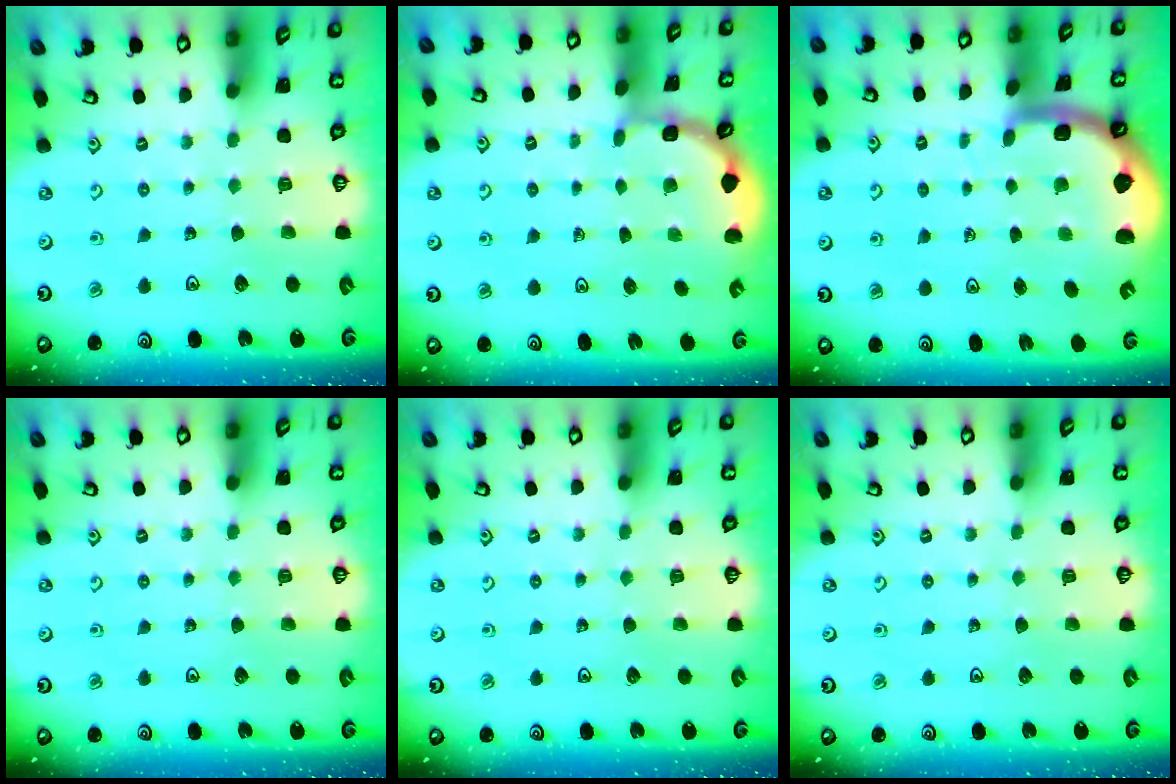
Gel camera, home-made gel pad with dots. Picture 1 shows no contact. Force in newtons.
{"total": 2.0, "press": 2.0, "slide": 0.1}
{"total": 4.6, "press": 4.3, "slide": 1.8}
{"total": 0.0}
{"total": 0.0}
{"total": 0.0}